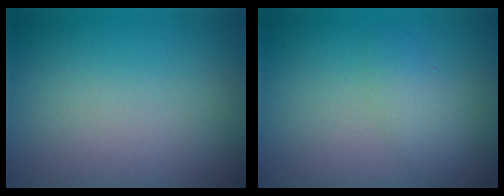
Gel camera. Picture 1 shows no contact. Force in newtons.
{"total": 1.9, "press": 1.9, "slide": 0.1}